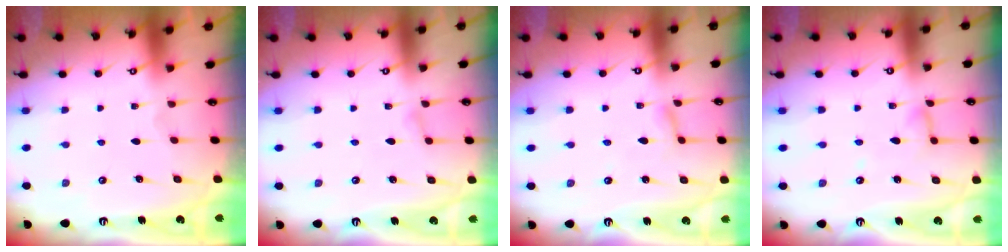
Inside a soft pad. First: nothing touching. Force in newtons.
{"total": 2.2, "press": 2.1, "slide": 0.3}
{"total": 1.9, "press": 1.9, "slide": 0.1}
{"total": 4.8, "press": 4.8, "slide": 0.2}